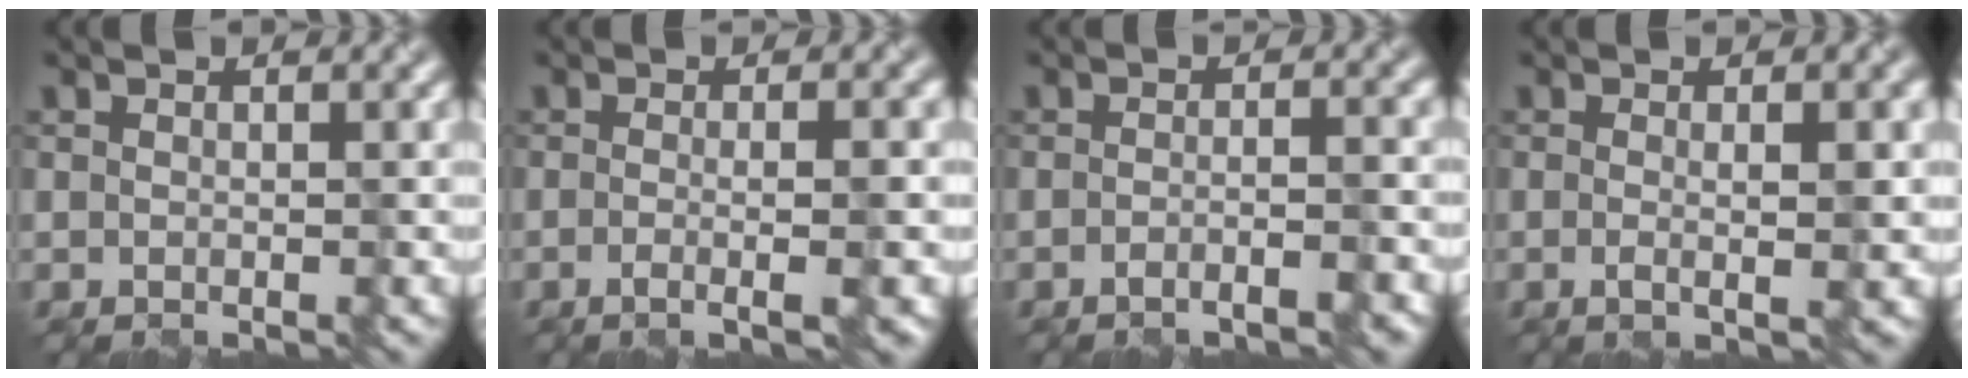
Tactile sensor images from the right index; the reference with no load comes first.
{"total": 4.6, "force": [-0.9, 1.6, 4.2], "torque": [-0.040, -0.003, -0.015]}
{"total": 4.2, "force": [-2.0, 1.4, 3.4], "torque": [-0.024, 0.007, -0.024]}
{"total": 3.5, "force": [0.0, 1.0, 3.4], "torque": [-0.043, 0.006, -0.004]}